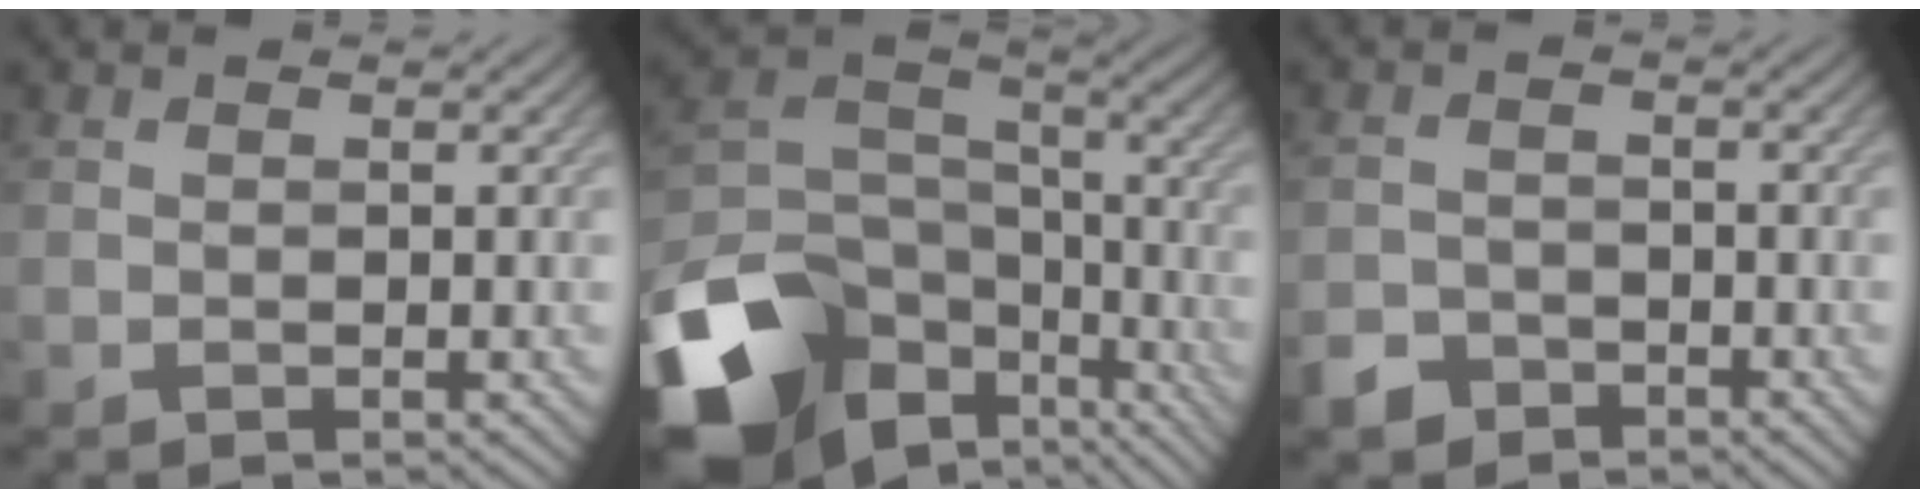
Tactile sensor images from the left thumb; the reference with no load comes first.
{"total": 17.3, "force": [-10.2, 10.9, 8.9], "torque": [-0.237, -0.039, -0.162]}
{"total": 3.0, "force": [-2.3, 1.8, 0.8], "torque": [-0.014, -0.003, -0.050]}